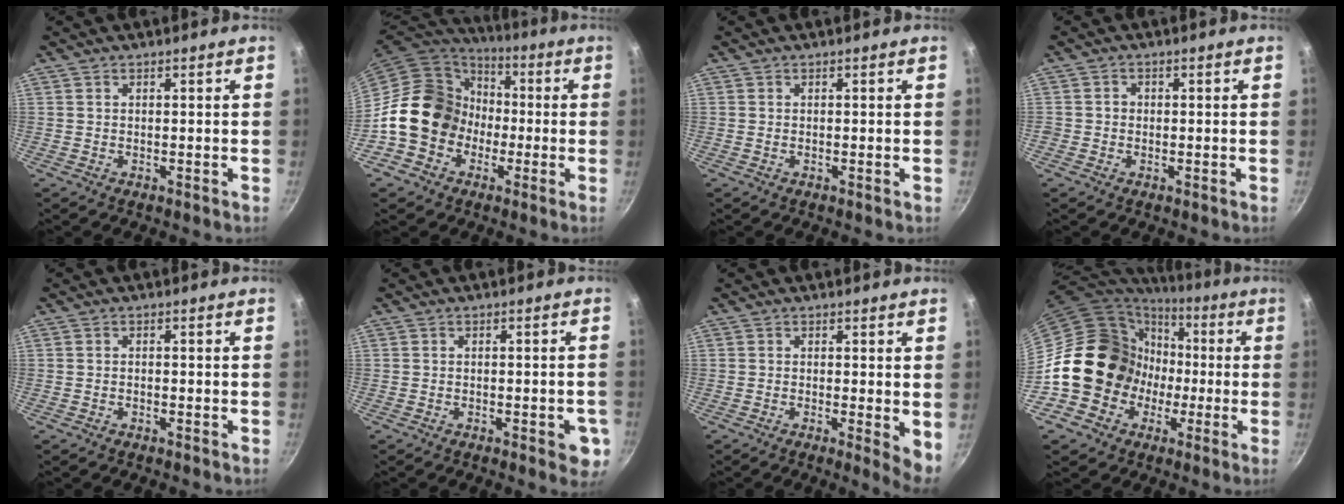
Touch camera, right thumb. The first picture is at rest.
{"total": 16.8, "force": [-2.4, 14.5, 8.1], "torque": [-0.094, 0.053, -0.043]}
{"total": 0.0}
{"total": 1.6, "force": [-0.4, 1.5, 0.4], "torque": [0.000, 0.005, -0.009]}
{"total": 0.6, "force": [-0.5, 0.2, 0.3], "torque": [-0.011, 0.006, -0.012]}
{"total": 5.0, "force": [-2.0, 1.9, 4.1], "torque": [-0.036, 0.004, -0.024]}
{"total": 4.5, "force": [-0.3, 1.2, 4.3], "torque": [-0.051, -0.011, -0.007]}
{"total": 18.9, "force": [-2.6, 16.9, 8.1], "torque": [-0.117, 0.051, -0.033]}